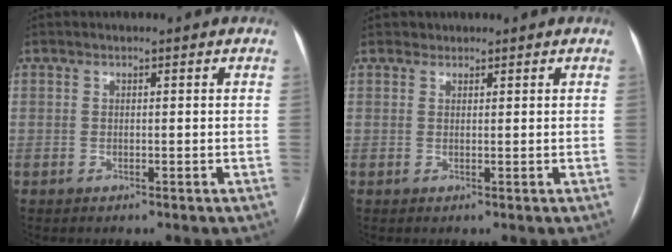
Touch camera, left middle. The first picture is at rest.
{"total": 0.9, "force": [0.7, 0.5, -0.1], "torque": [0.002, 0.002, 0.009]}